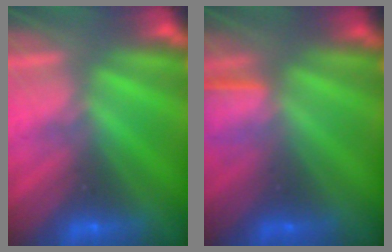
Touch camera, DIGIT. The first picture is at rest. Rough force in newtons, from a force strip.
{"total": 1.3}